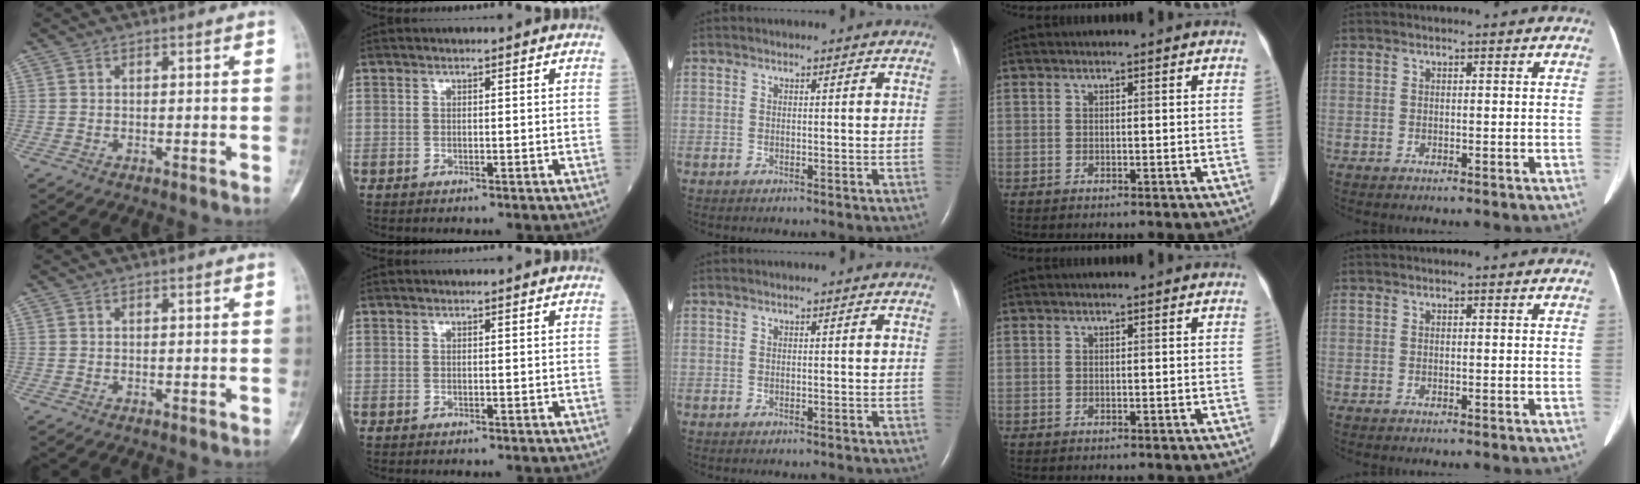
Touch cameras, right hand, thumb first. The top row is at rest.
{}